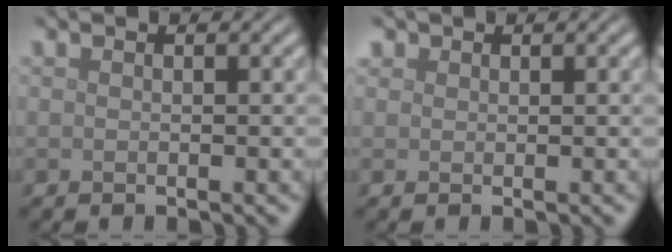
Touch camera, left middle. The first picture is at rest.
{"total": 0.6, "force": [0.4, 0.4, 0.1], "torque": [0.003, 0.000, 0.008]}